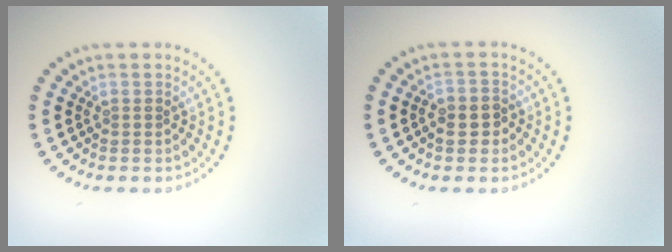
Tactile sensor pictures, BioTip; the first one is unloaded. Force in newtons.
{"total": 2.1, "press": 2.0, "slide": 0.6}